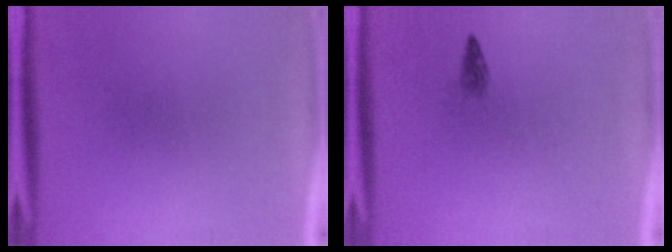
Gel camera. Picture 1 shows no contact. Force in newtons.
{"total": 1.0}